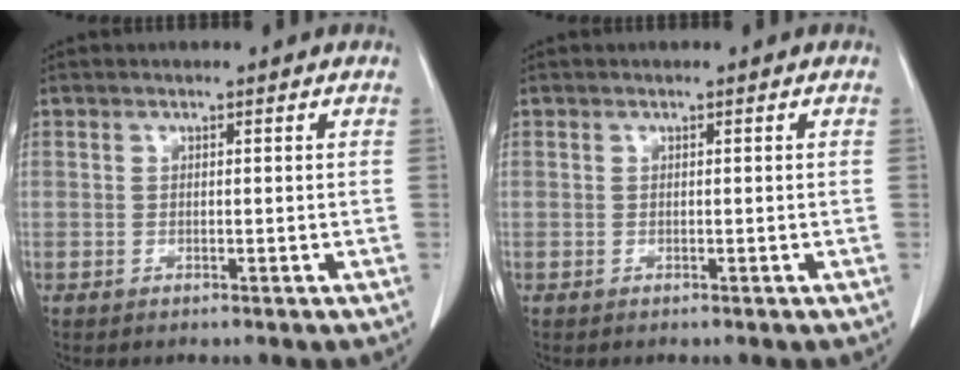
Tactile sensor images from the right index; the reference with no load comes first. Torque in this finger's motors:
{"motor_torque": [-0.01, -0.07, 0.02, 0.01]}